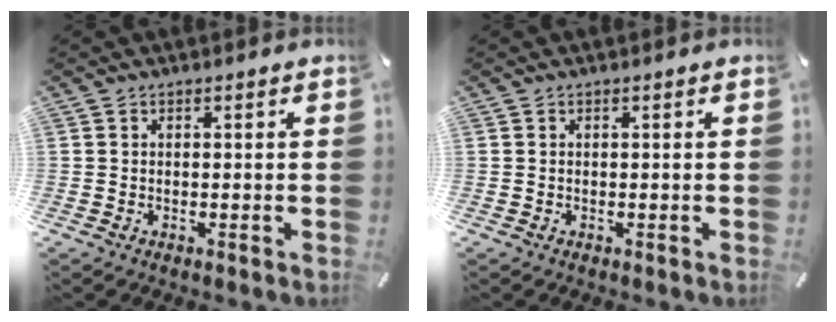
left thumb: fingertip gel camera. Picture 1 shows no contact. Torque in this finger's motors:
{"motor_torque": [0.00, 0.00, -0.01, 0.00, 0.00]}